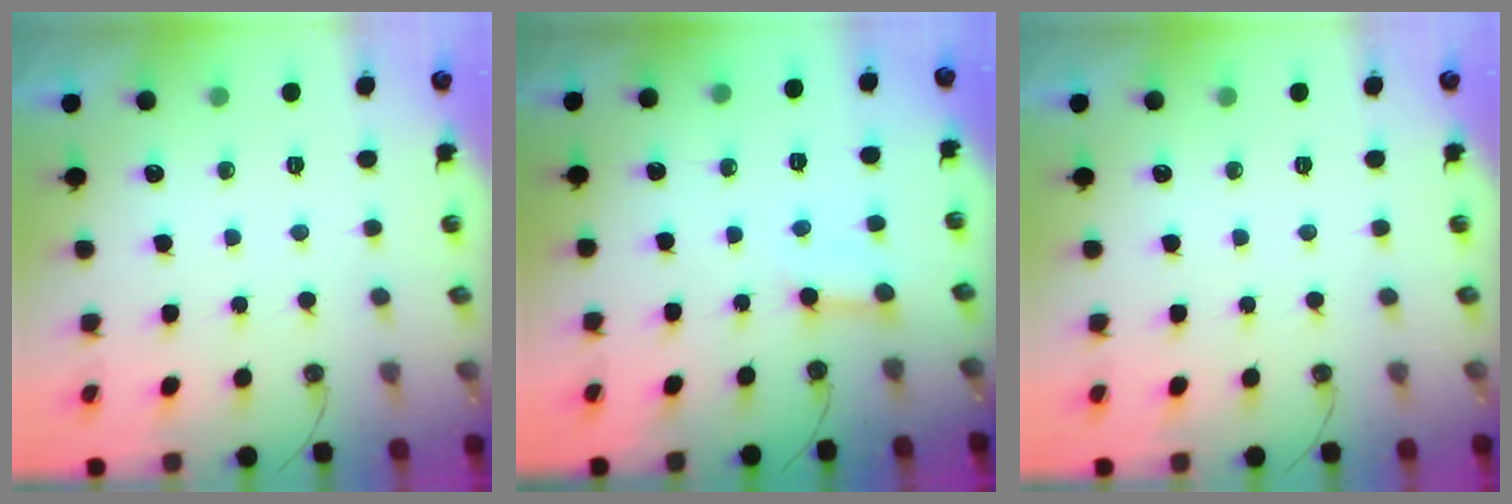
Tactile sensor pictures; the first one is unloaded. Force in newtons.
{"total": 3.1, "press": 3.0, "slide": 0.6}
{"total": 0.0}